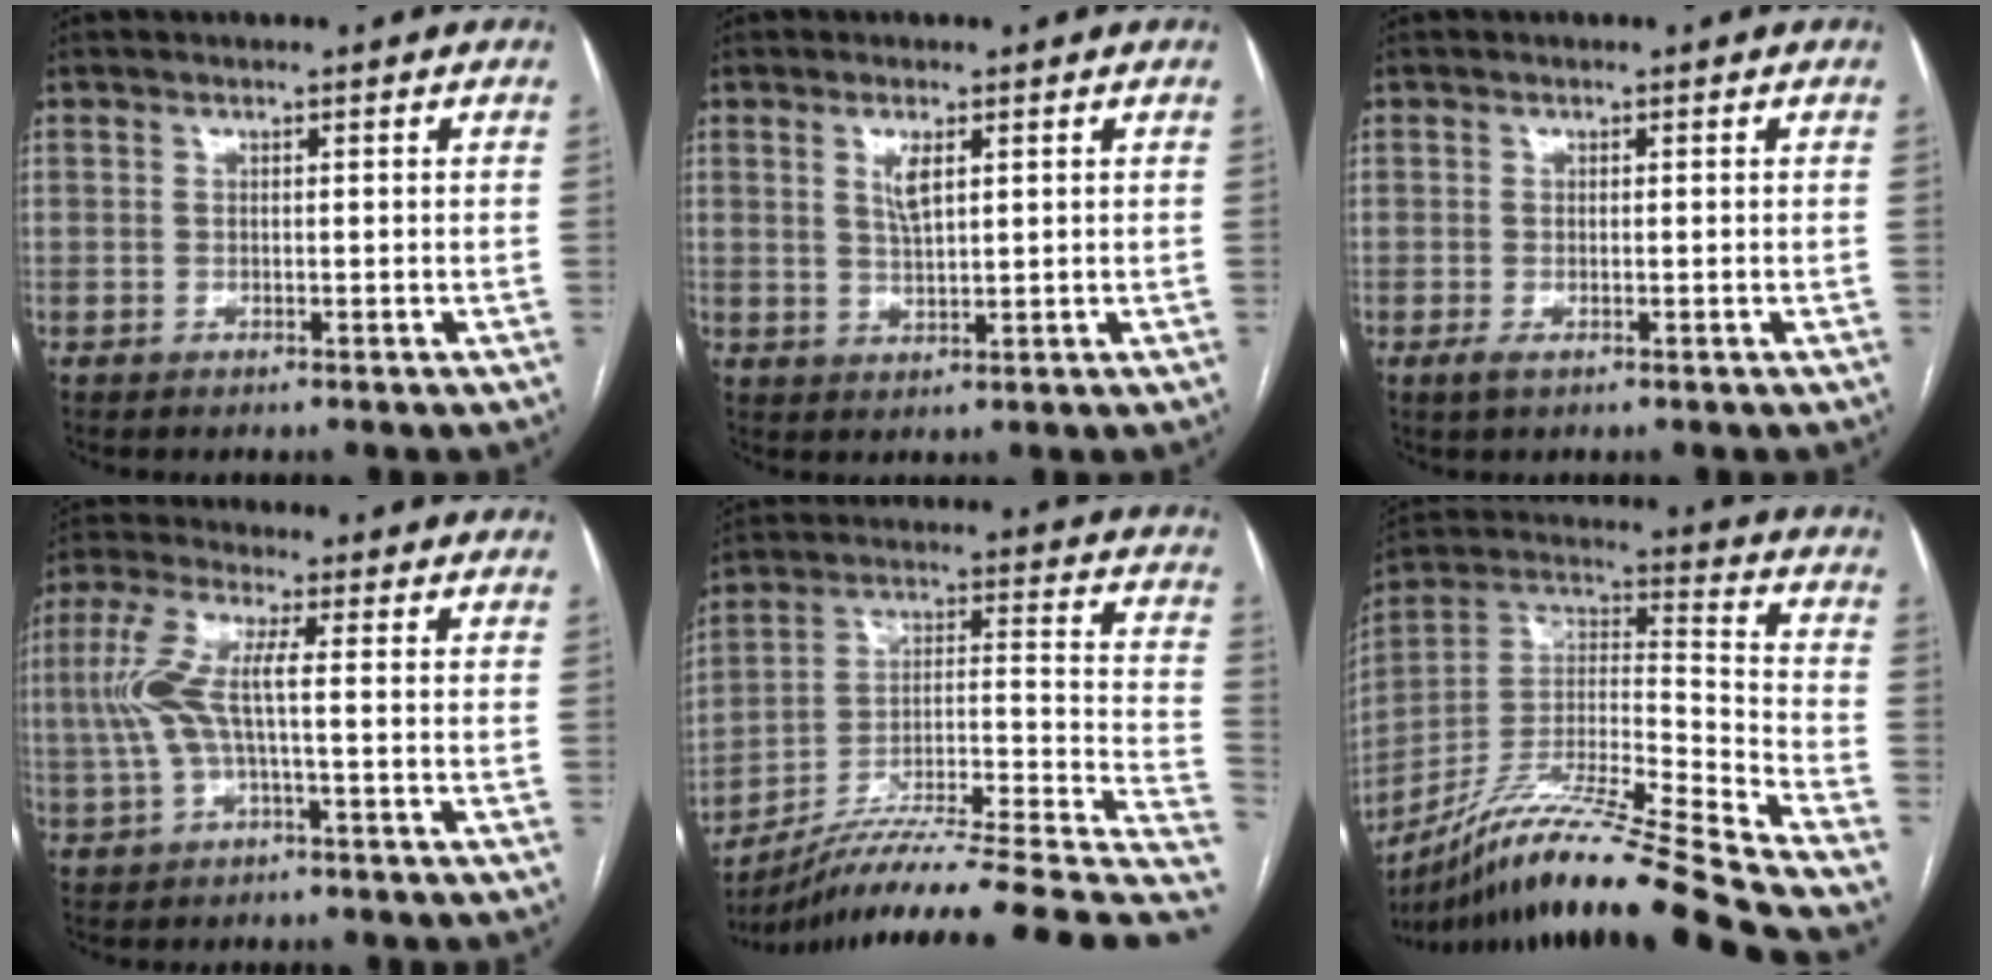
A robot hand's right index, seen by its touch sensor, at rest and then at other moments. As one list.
[{"total": 3.3, "force": [1.4, 0.8, 2.9], "torque": [-0.060, -0.002, 0.029]}, {"total": 1.7, "force": [-0.7, 0.4, 1.4], "torque": [-0.027, -0.003, -0.009]}, {"total": 7.2, "force": [-0.2, 1.3, 7.1], "torque": [-0.172, 0.023, -0.006]}, {"total": 23.7, "force": [-18.2, 0.8, 15.1], "torque": [-0.160, 0.041, -0.283]}, {"total": 24.6, "force": [-20.3, -1.6, 13.8], "torque": [-0.243, -0.012, -0.363]}]